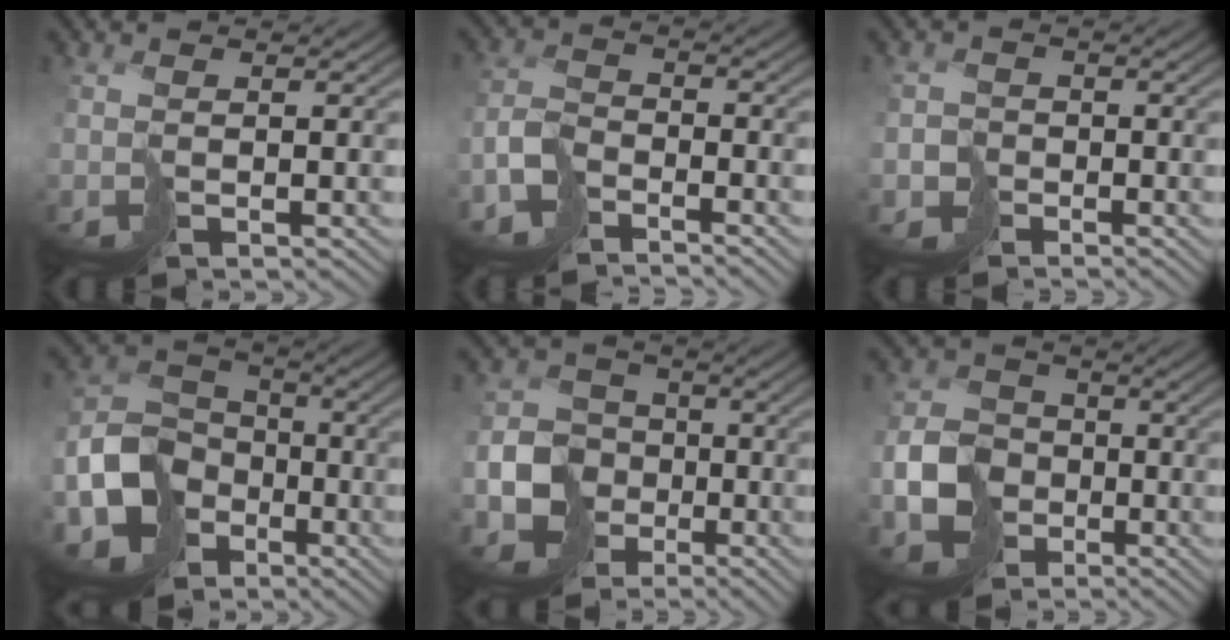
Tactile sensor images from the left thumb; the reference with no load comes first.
{"total": 4.5, "force": [-4.0, 1.7, 1.0], "torque": [-0.015, -0.001, -0.094]}
{"total": 2.5, "force": [-1.7, 1.9, -0.1], "torque": [0.007, -0.005, -0.042]}
{"total": 11.9, "force": [-5.4, 9.2, 5.2], "torque": [-0.117, -0.036, -0.107]}
{"total": 7.3, "force": [-2.9, 6.2, 2.4], "torque": [-0.048, -0.013, -0.067]}
{"total": 7.1, "force": [-2.7, 5.9, 2.9], "torque": [-0.056, -0.013, -0.062]}